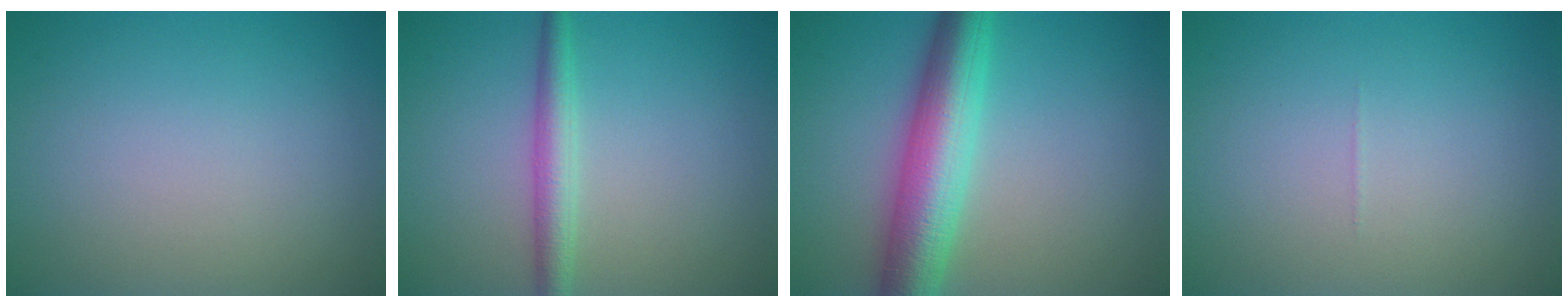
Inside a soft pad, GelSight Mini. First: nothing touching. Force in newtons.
{"total": 2.7, "press": 2.7, "slide": 0.1}
{"total": 7.4, "press": 7.4, "slide": 0.0}
{"total": 0.0}